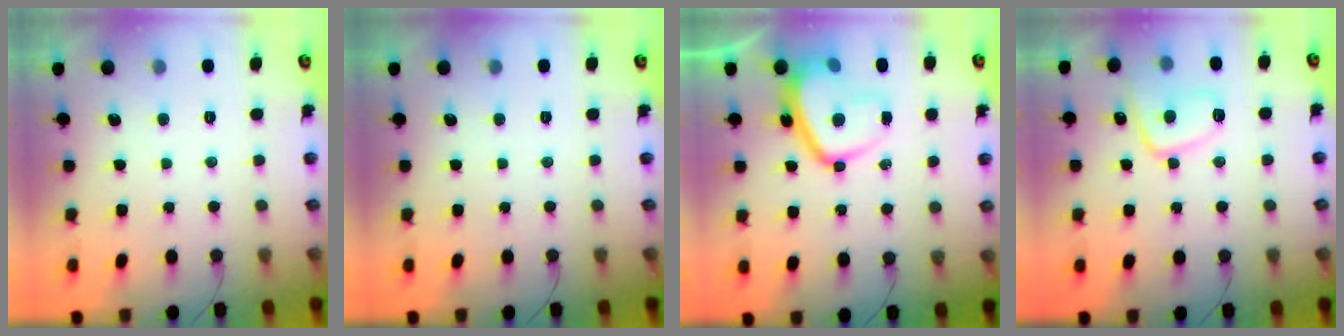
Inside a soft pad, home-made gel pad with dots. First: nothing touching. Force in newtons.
{"total": 0.0}
{"total": 11.7, "press": 11.6, "slide": 0.9}
{"total": 11.3, "press": 11.3, "slide": 0.8}